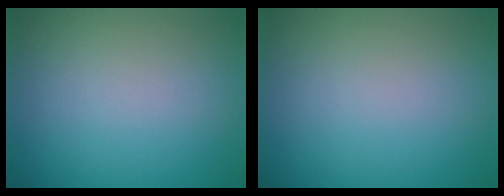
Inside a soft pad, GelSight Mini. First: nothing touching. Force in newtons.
{"total": 0.0}